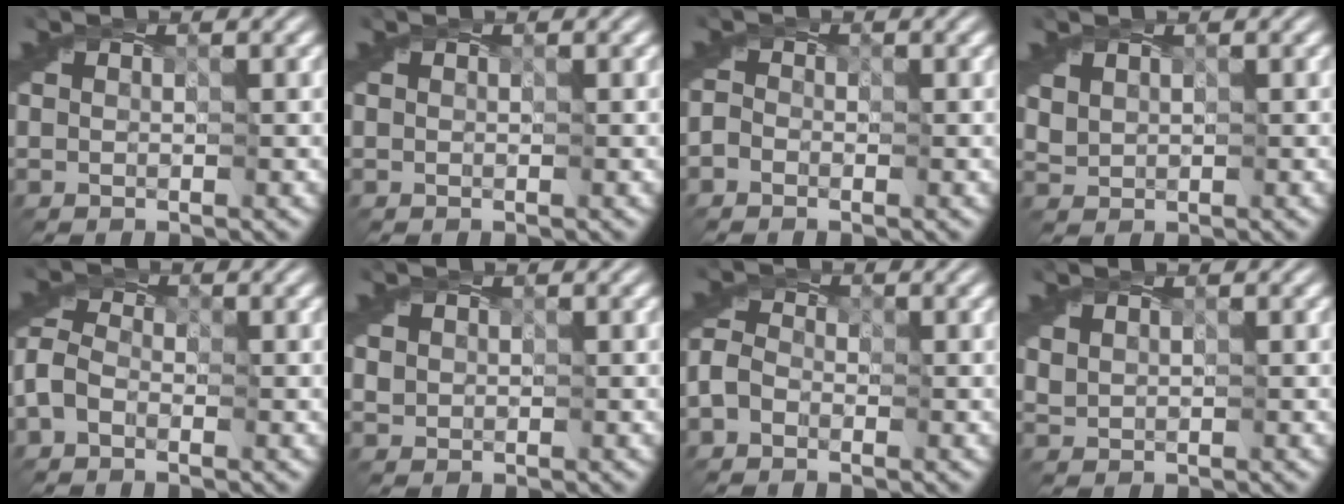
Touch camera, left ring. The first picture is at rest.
{"total": 0.0}
{"total": 1.1, "force": [-0.9, 0.6, -0.1], "torque": [0.001, 0.003, -0.022]}
{"total": 1.2, "force": [1.0, 0.6, 0.0], "torque": [-0.004, 0.003, 0.027]}
{"total": 2.6, "force": [-1.5, 1.7, 1.3], "torque": [-0.035, 0.008, -0.041]}
{"total": 0.7, "force": [0.2, 0.6, -0.2], "torque": [0.004, 0.002, 0.005]}
{"total": 2.2, "force": [-1.4, 1.5, 0.7], "torque": [-0.020, 0.007, -0.037]}
{"total": 0.9, "force": [0.8, 0.4, 0.0], "torque": [-0.005, 0.000, 0.019]}